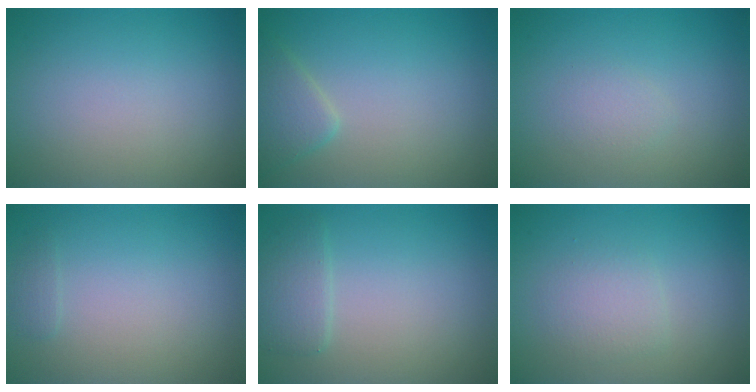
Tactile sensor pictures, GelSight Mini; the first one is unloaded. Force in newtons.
{"total": 2.3, "press": 2.3, "slide": 0.1}
{"total": 1.1, "press": 1.1, "slide": 0.0}
{"total": 0.7, "press": 0.7, "slide": 0.1}
{"total": 2.0, "press": 2.0, "slide": 0.1}
{"total": 1.9, "press": 1.9, "slide": 0.1}